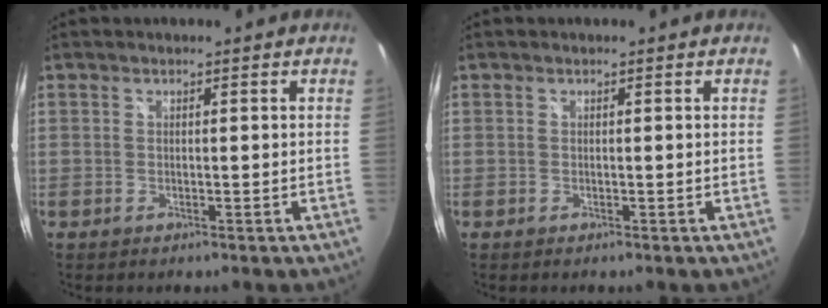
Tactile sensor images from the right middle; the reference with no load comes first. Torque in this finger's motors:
{"motor_torque": [-0.99, -1.15, 0.00, 0.01]}